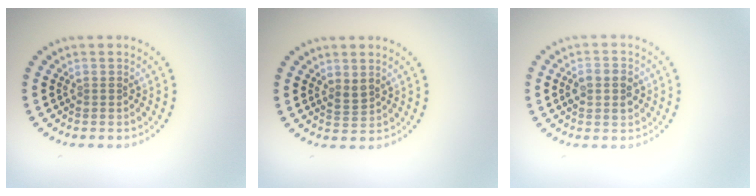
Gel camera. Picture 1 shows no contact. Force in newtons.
{"total": 1.4, "press": 1.2, "slide": 0.6}
{"total": 2.8, "press": 2.8, "slide": 0.1}